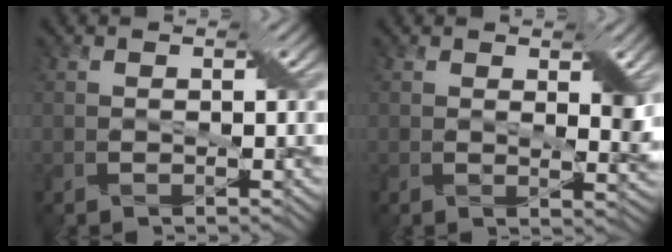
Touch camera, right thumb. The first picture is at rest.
{"total": 2.8, "force": [1.2, 0.9, 2.3], "torque": [-0.039, -0.003, 0.023]}